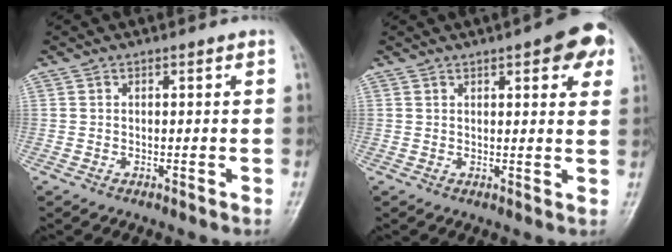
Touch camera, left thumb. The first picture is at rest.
{"total": 8.6, "force": [4.3, 2.8, 6.9], "torque": [-0.058, -0.006, 0.044]}